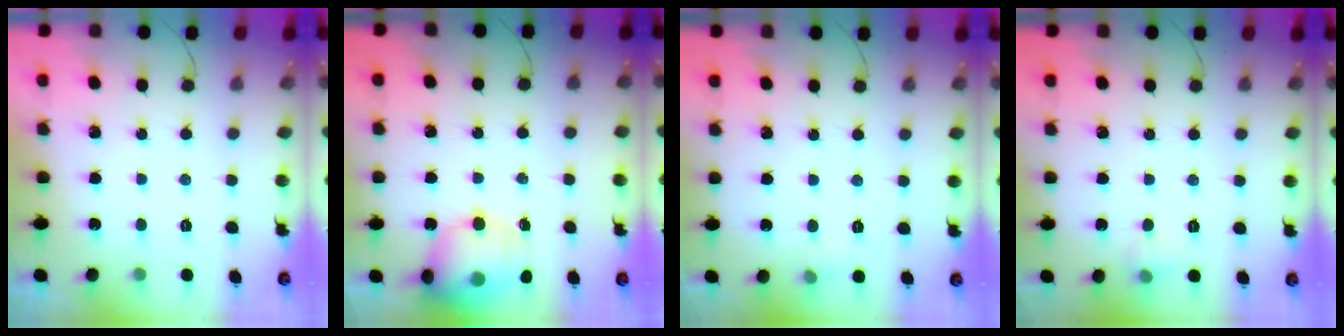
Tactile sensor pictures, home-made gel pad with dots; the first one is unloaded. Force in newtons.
{"total": 16.4, "press": 16.1, "slide": 3.0}
{"total": 3.2, "press": 3.1, "slide": 0.9}
{"total": 4.0, "press": 3.7, "slide": 1.5}